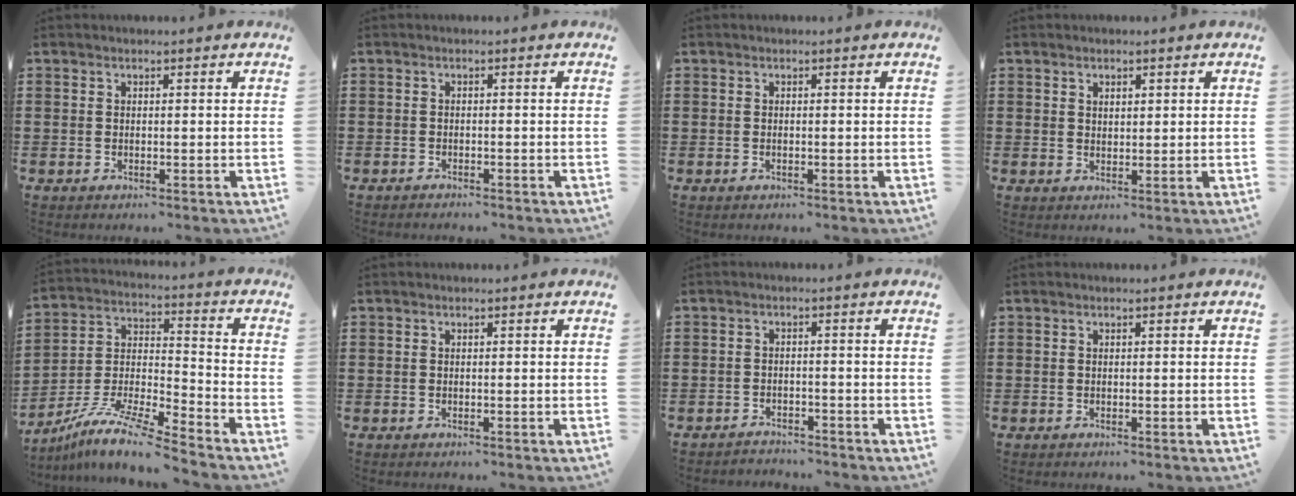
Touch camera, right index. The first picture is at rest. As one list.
[{"total": 1.0, "force": [-0.9, 0.1, -0.1], "torque": [-0.001, 0.002, -0.021]}, {"total": 0.0}, {"total": 1.4, "force": [1.0, 0.8, 0.4], "torque": [-0.010, 0.004, 0.020]}, {"total": 10.4, "force": [-9.1, 0.5, 5.0], "torque": [-0.107, 0.006, -0.187]}, {"total": 0.0}, {"total": 2.1, "force": [-2.1, 0.3, -0.1], "torque": [-0.006, 0.001, -0.047]}, {"total": 0.0}]